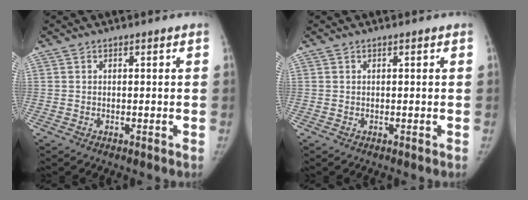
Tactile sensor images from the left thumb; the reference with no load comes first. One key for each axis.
{"total": 0.0}